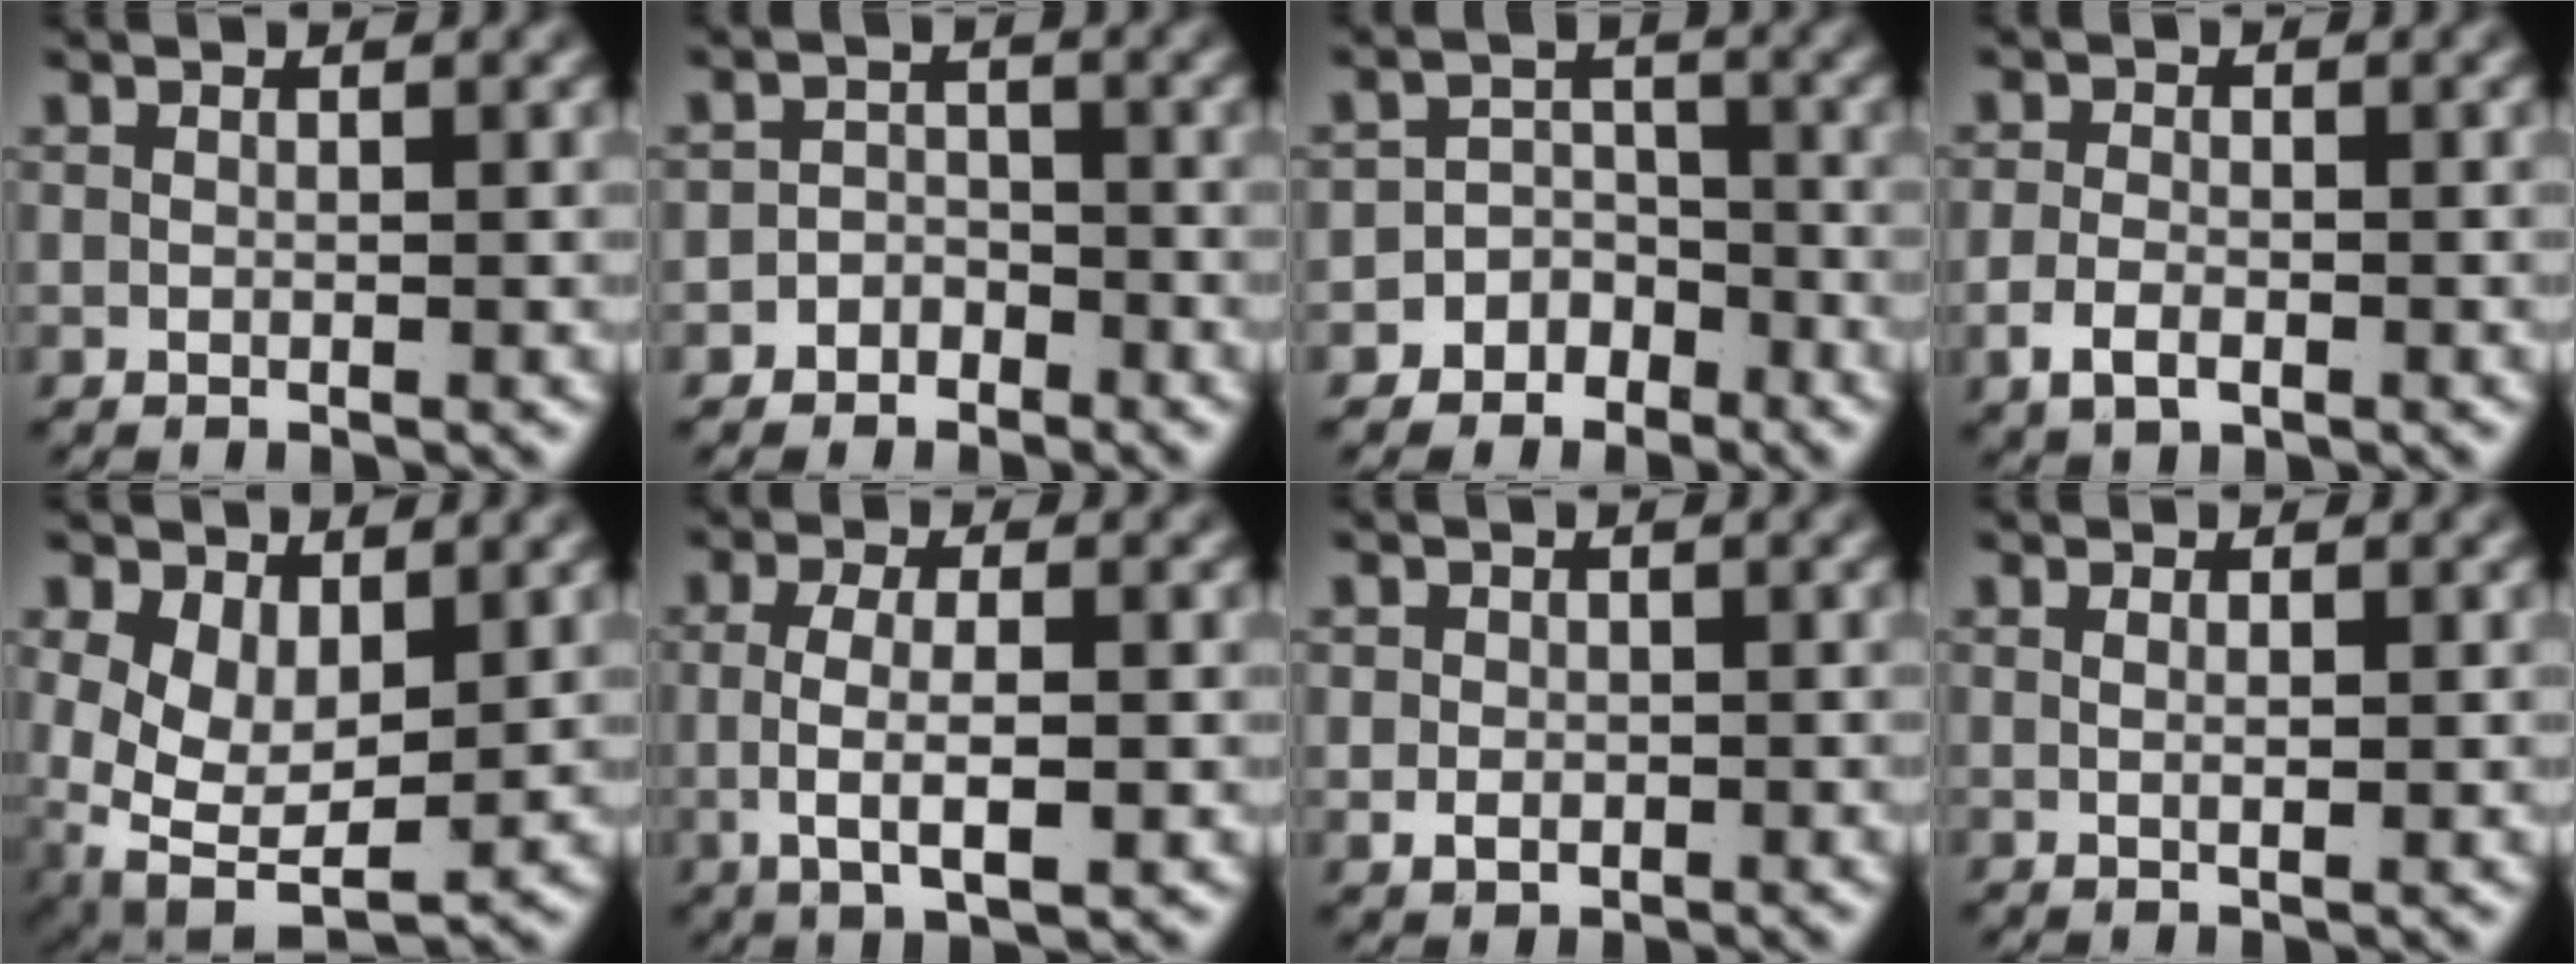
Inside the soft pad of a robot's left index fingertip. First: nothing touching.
{"total": 3.0, "force": [-2.3, 1.9, -0.1], "torque": [0.013, -0.010, -0.040]}
{"total": 5.9, "force": [-3.3, 4.7, 1.2], "torque": [-0.017, -0.007, -0.067]}
{"total": 2.5, "force": [-1.2, 1.5, 1.6], "torque": [-0.031, -0.012, -0.015]}
{"total": 10.0, "force": [-2.3, 8.3, 5.0], "torque": [-0.135, -0.066, -0.024]}
{"total": 5.0, "force": [-0.1, 1.9, 4.6], "torque": [-0.083, -0.003, 0.000]}
{"total": 2.0, "force": [-0.2, 1.8, 1.0], "torque": [-0.021, -0.012, 0.006]}
{"total": 0.9, "force": [0.3, -0.4, 0.8], "torque": [-0.013, -0.008, 0.009]}